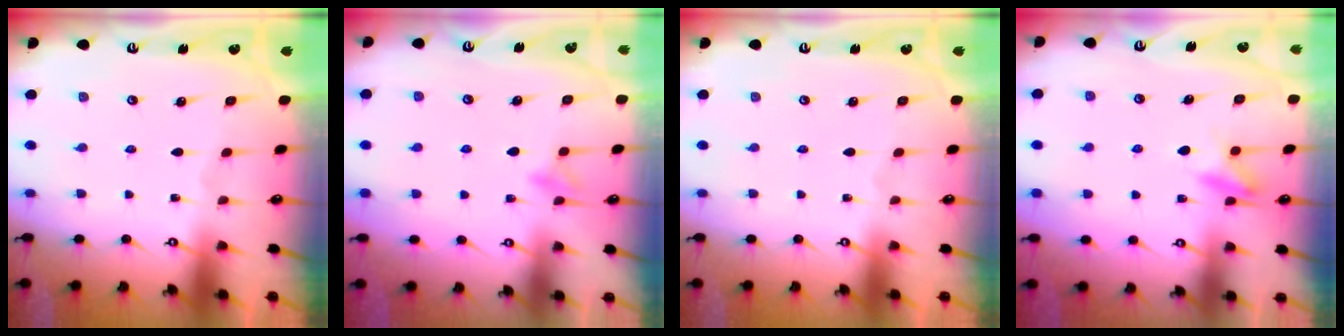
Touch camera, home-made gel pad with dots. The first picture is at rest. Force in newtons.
{"total": 8.0, "press": 7.9, "slide": 0.9}
{"total": 0.0}
{"total": 8.4, "press": 8.2, "slide": 1.4}